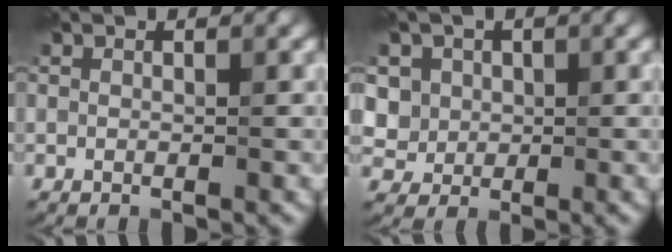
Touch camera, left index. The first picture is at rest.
{"total": 4.4, "force": [1.1, 4.0, 1.4], "torque": [-0.014, 0.019, 0.013]}